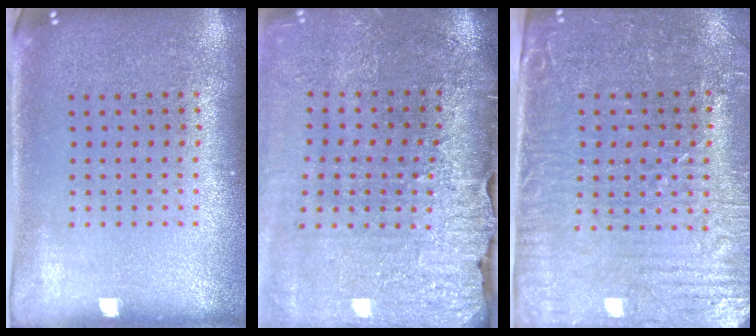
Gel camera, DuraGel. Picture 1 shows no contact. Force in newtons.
{"total": 3.7, "press": 3.4, "slide": 1.4}
{"total": 3.5, "press": 3.3, "slide": 1.3}